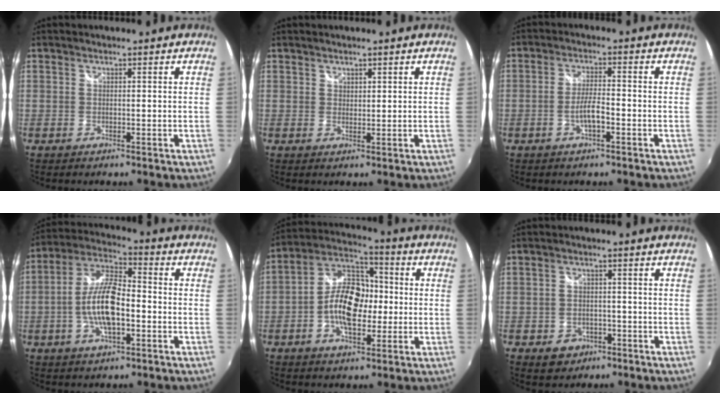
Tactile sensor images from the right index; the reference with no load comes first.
{"total": 1.2, "force": [0.9, 0.7, 0.1], "torque": [0.002, 0.002, 0.015]}
{"total": 4.1, "force": [-1.9, 0.8, 3.6], "torque": [-0.074, 0.002, -0.033]}
{"total": 12.4, "force": [-3.0, 4.6, 11.1], "torque": [-0.230, 0.006, -0.059]}
{"total": 13.2, "force": [-2.2, 7.2, 10.8], "torque": [-0.206, 0.020, -0.045]}
{"total": 5.0, "force": [-2.6, 4.0, 1.6], "torque": [-0.044, 0.006, -0.030]}